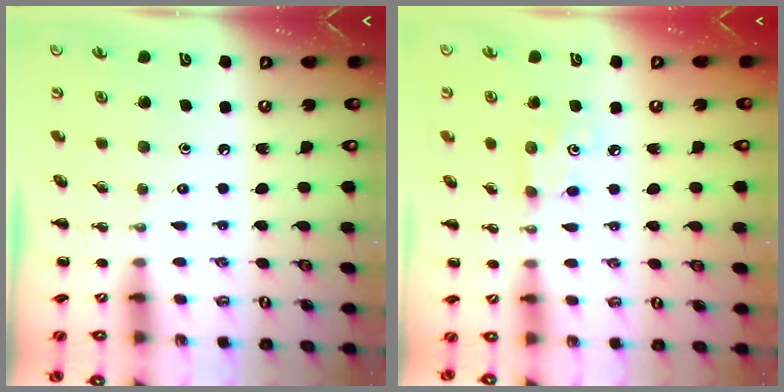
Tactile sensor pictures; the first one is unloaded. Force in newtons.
{"total": 3.1, "press": 3.0, "slide": 0.7}